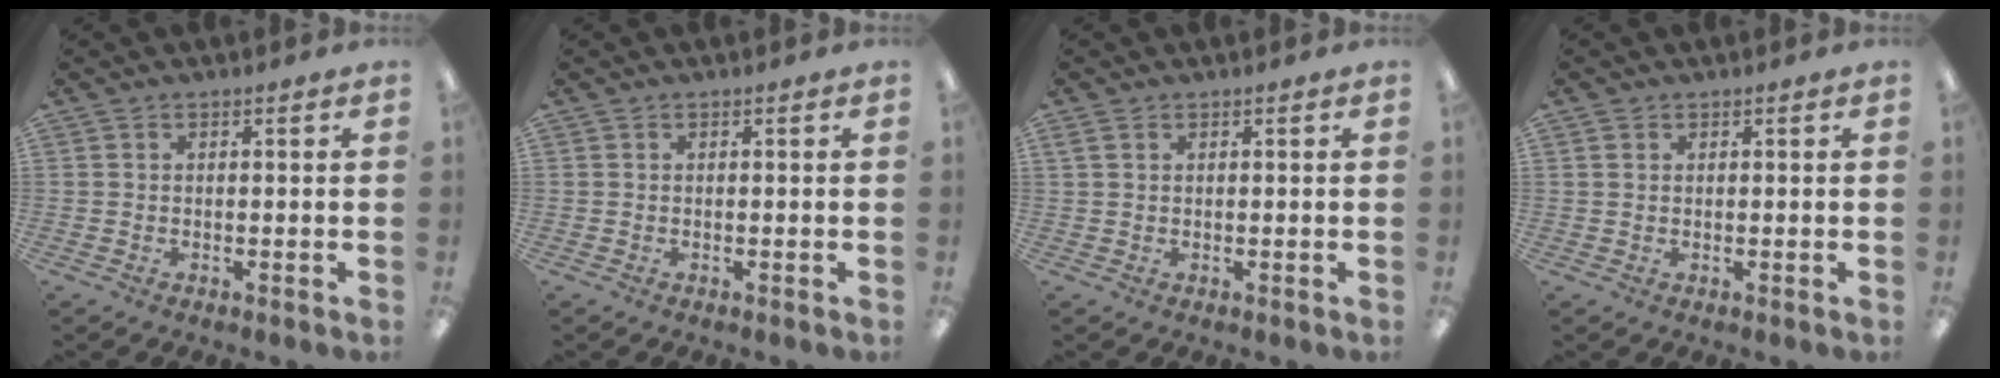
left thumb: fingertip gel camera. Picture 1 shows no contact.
{"total": 0.0}
{"total": 1.6, "force": [0.8, 1.0, 0.9], "torque": [-0.021, 0.003, 0.015]}
{"total": 1.1, "force": [0.5, 0.9, 0.4], "torque": [-0.010, 0.003, 0.010]}